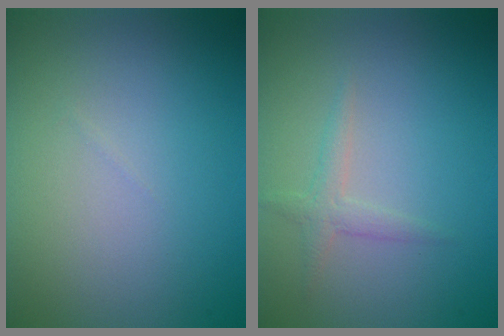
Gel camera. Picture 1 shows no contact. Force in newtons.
{"total": 1.5, "press": 1.5, "slide": 0.0}